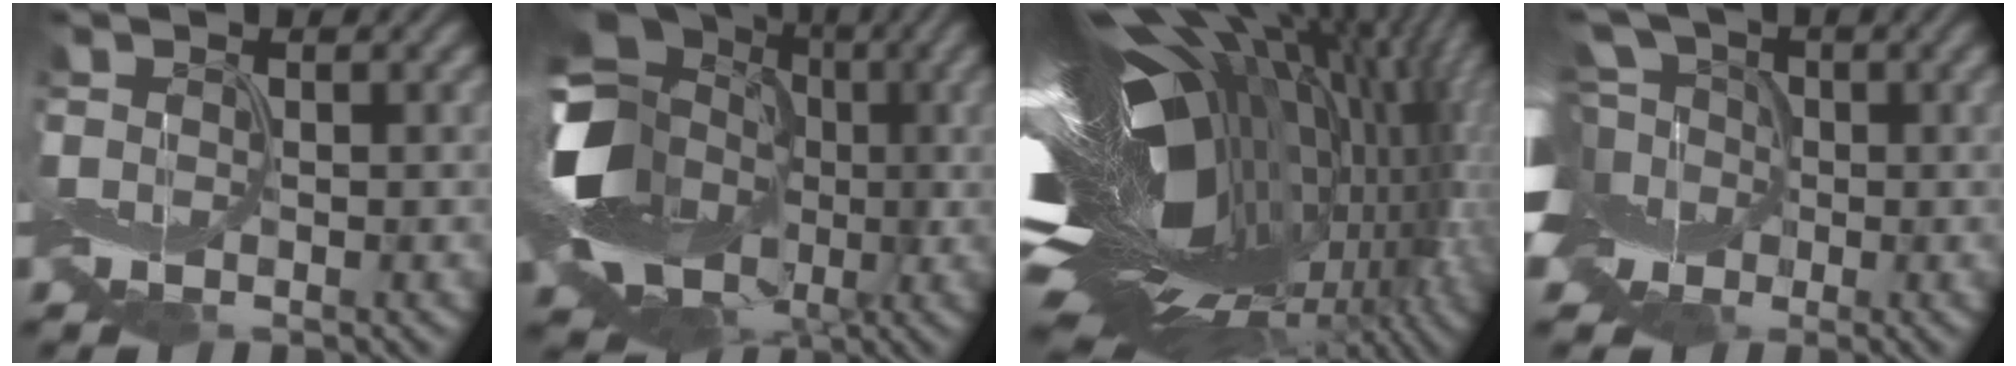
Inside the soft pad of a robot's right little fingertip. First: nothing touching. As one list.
[{"total": 15.3, "force": [0.5, 12.5, 8.9], "torque": [-0.194, -0.004, 0.008]}, {"total": 20.5, "force": [0.0, 10.5, 17.5], "torque": [-0.292, -0.002, -0.002]}, {"total": 12.2, "force": [0.2, 9.1, 8.1], "torque": [-0.148, 0.017, -0.029]}]